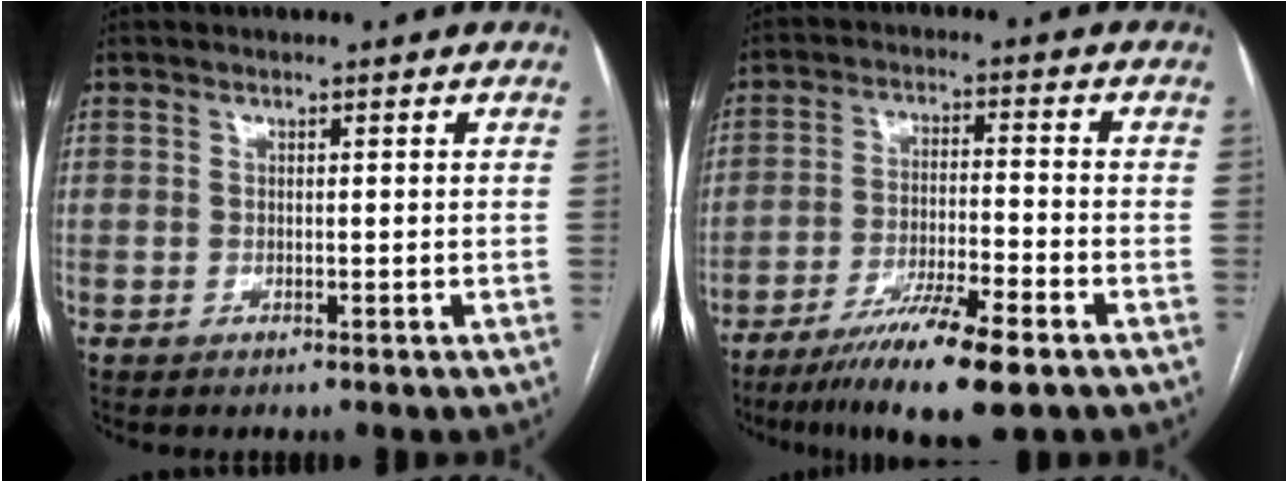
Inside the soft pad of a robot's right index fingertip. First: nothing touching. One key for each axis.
{"total": 11.3, "fx": -7.6, "fy": 0.5, "fz": 8.4, "tx": -0.147, "ty": -0.029, "tz": -0.130}